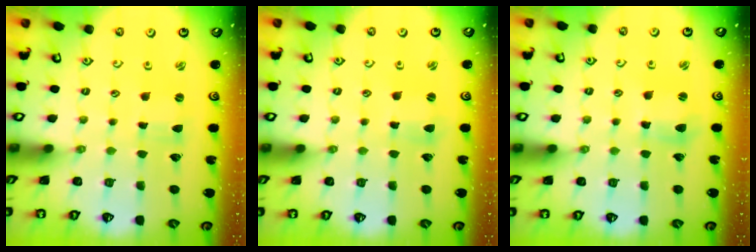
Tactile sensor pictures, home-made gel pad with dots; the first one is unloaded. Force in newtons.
{"total": 1.4, "press": 1.4, "slide": 0.2}
{"total": 4.5, "press": 4.5, "slide": 0.6}